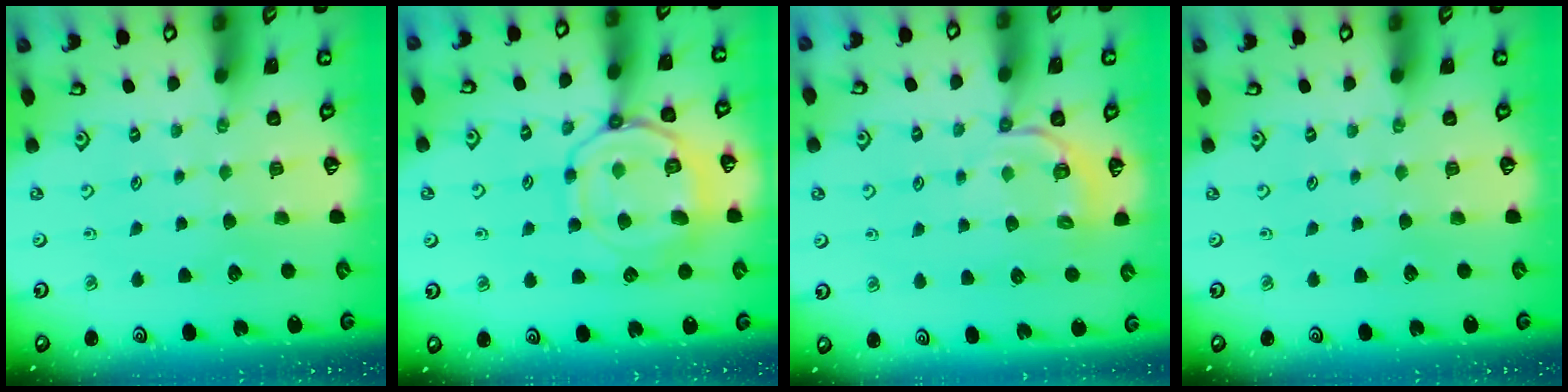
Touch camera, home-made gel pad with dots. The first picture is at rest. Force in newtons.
{"total": 15.4, "press": 15.4, "slide": 1.4}
{"total": 5.8, "press": 5.5, "slide": 1.9}
{"total": 0.0}